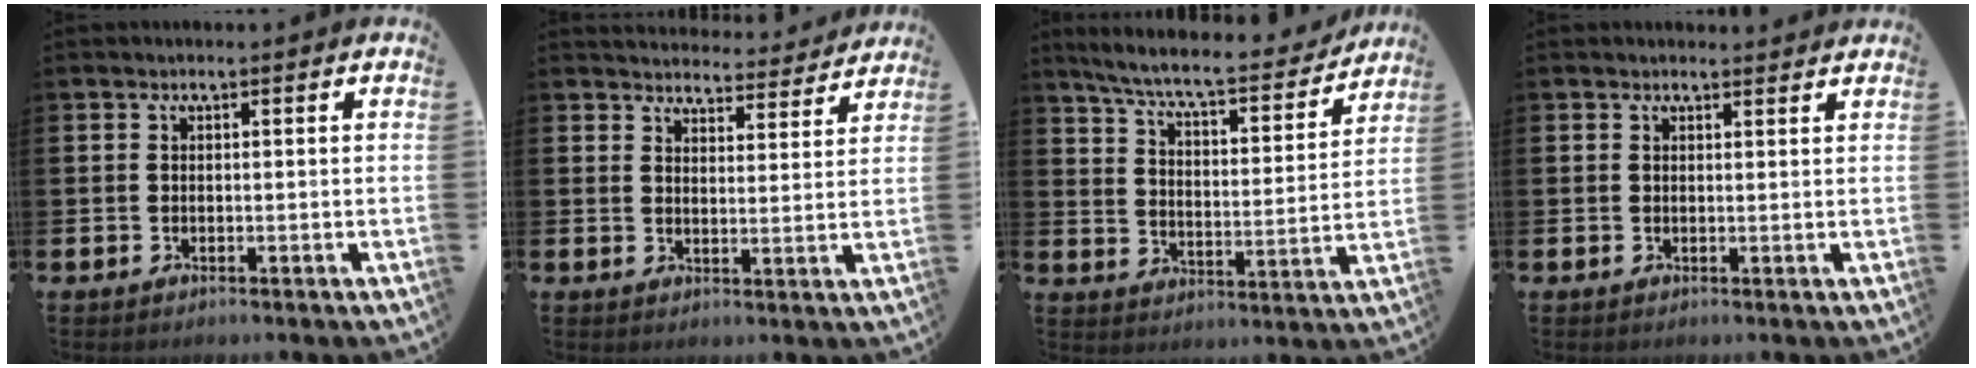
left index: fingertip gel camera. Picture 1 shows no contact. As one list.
[{"total": 4.2, "force": [4.1, 0.8, 0.0], "torque": [-0.006, -0.034, 0.069]}, {"total": 7.3, "force": [6.7, 0.8, 2.8], "torque": [-0.087, -0.047, 0.110]}, {"total": 1.2, "force": [1.1, 0.2, 0.0], "torque": [0.008, -0.004, 0.019]}]